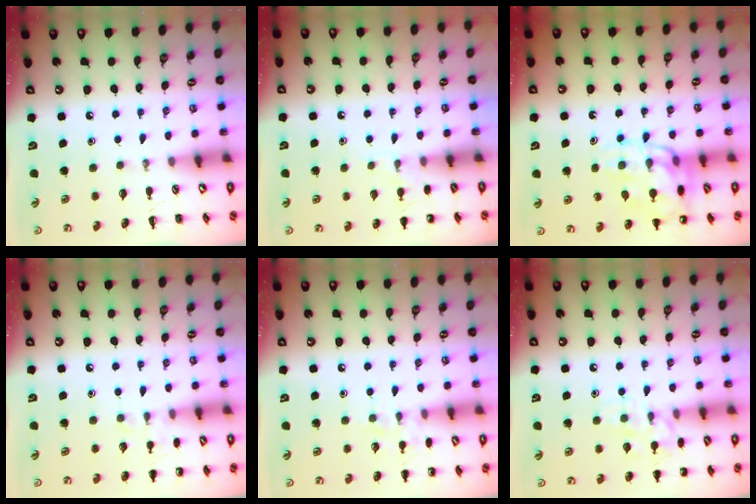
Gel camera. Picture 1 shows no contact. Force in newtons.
{"total": 5.5, "press": 5.2, "slide": 1.7}
{"total": 14.7, "press": 14.5, "slide": 2.3}
{"total": 5.3, "press": 5.0, "slide": 1.8}
{"total": 7.4, "press": 7.1, "slide": 1.9}
{"total": 10.3, "press": 10.2, "slide": 1.4}